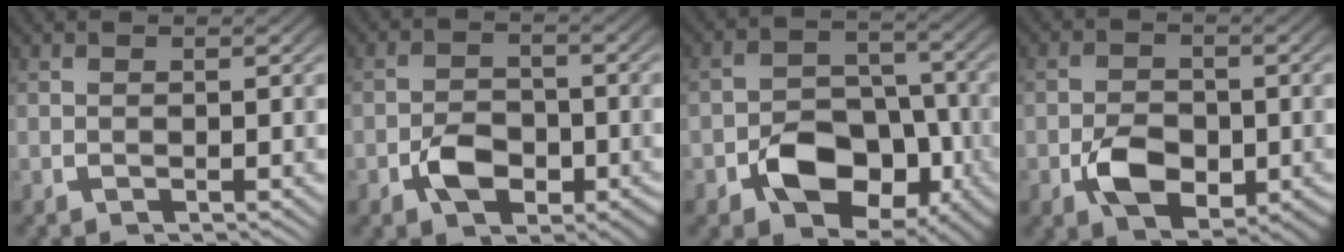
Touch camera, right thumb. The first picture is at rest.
{"total": 4.6, "force": [-1.7, 3.2, 2.9], "torque": [-0.054, -0.019, -0.022]}
{"total": 9.1, "force": [-2.9, 6.5, 5.6], "torque": [-0.101, -0.030, -0.040]}
{"total": 6.3, "force": [-1.6, 4.2, 4.3], "torque": [-0.088, -0.028, -0.016]}